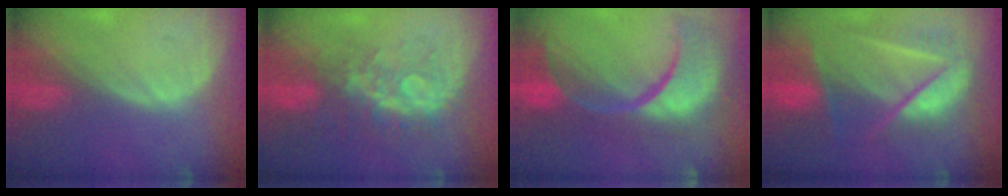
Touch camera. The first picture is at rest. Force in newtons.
{"total": 7.7, "press": 7.1, "slide": 3.1}
{"total": 14.3, "press": 11.4, "slide": 8.7}
{"total": 9.5, "press": 8.3, "slide": 4.7}